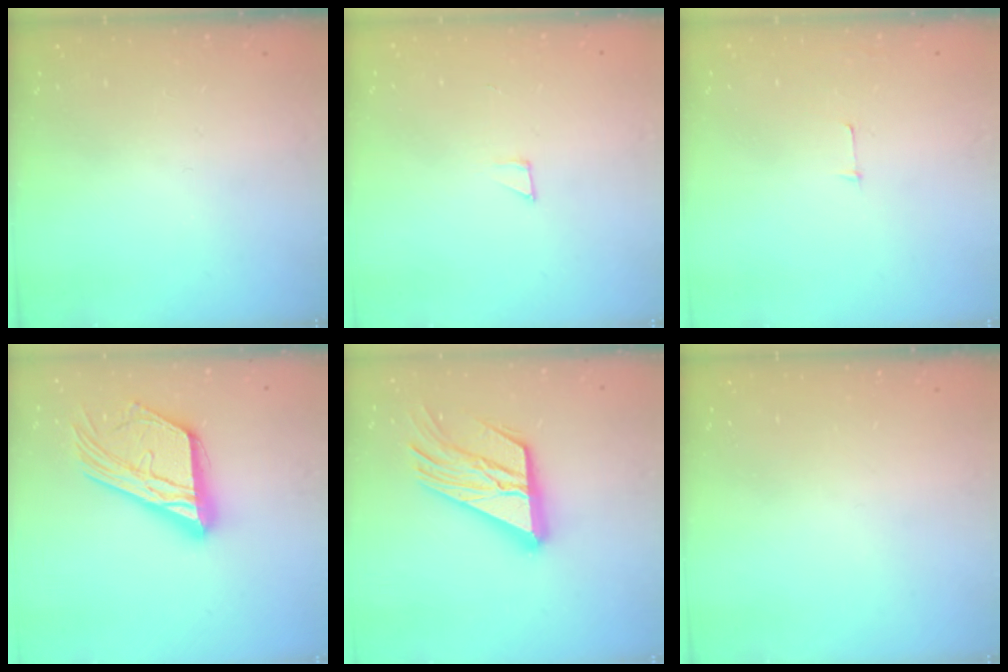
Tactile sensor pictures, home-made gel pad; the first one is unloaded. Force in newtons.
{"total": 2.1, "press": 2.1, "slide": 0.1}
{"total": 3.7, "press": 3.7, "slide": 0.3}
{"total": 21.6, "press": 21.5, "slide": 1.9}
{"total": 20.1, "press": 20.0, "slide": 2.1}
{"total": 0.0}